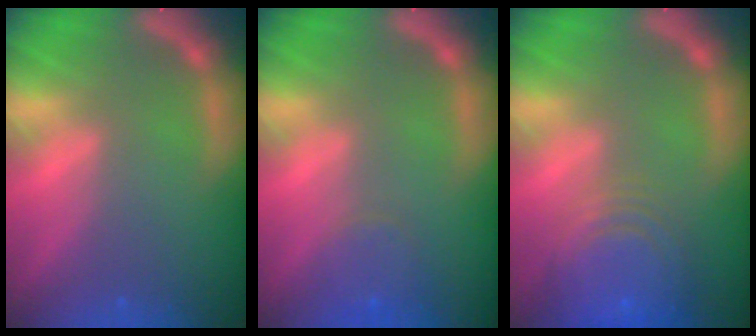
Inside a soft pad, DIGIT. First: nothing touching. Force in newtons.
{"total": 2.4}
{"total": 9.5}